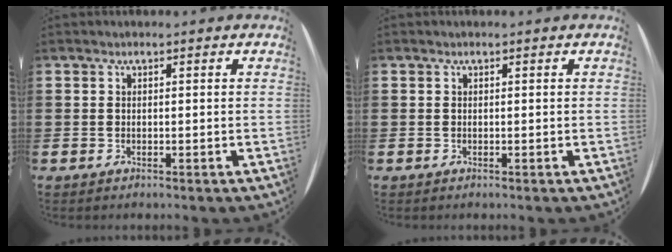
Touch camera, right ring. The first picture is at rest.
{"total": 0.0}